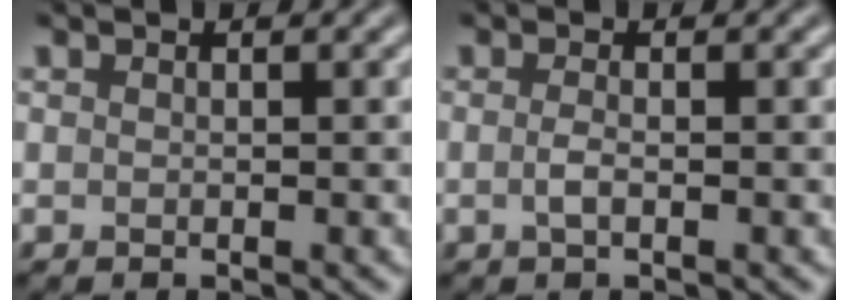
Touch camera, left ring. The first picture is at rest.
{"total": 1.2, "force": [-0.3, 0.4, 1.1], "torque": [-0.024, 0.000, -0.009]}